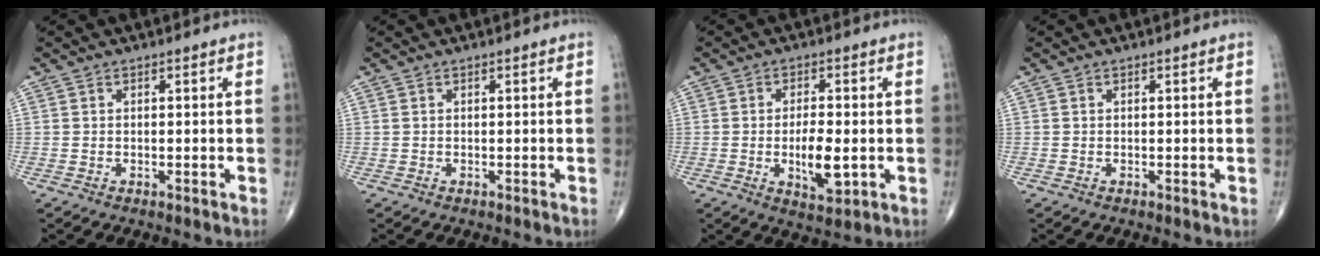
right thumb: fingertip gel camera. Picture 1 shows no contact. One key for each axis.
{"total": 0.0}
{"total": 7.4, "fx": -1.2, "fy": 3.0, "fz": 6.7, "tx": -0.107, "ty": -0.007, "tz": -0.014}
{"total": 0.0}